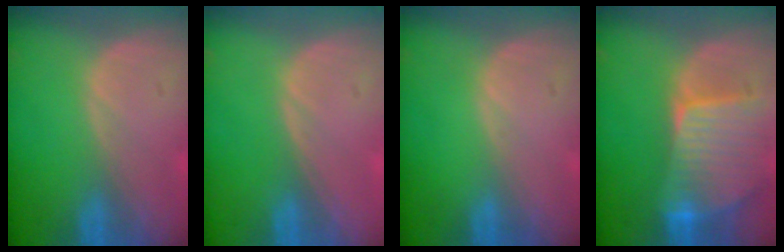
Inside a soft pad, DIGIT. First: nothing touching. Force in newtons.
{"total": 0.0}
{"total": 0.0}
{"total": 9.4, "press": 8.3, "slide": 4.5}